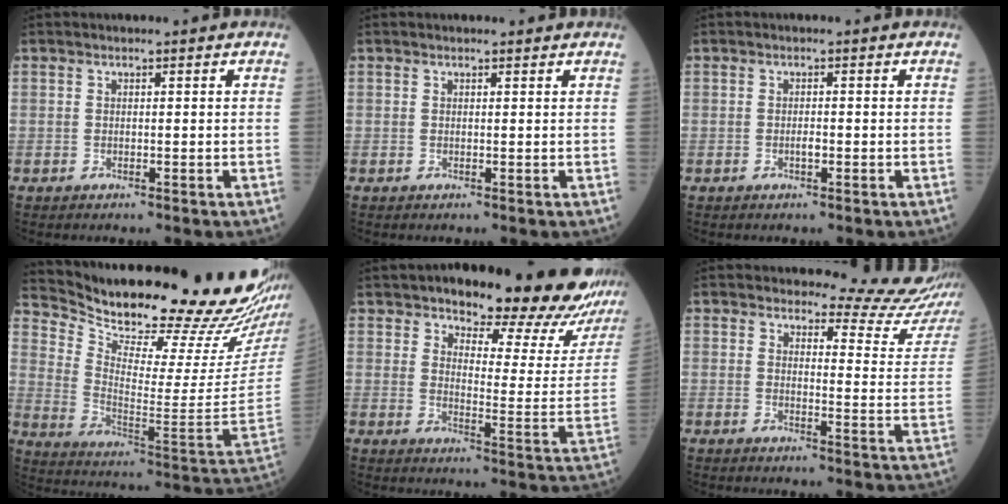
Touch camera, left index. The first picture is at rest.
{"total": 1.4, "force": [1.4, 0.3, 0.3], "torque": [-0.009, 0.002, 0.011]}
{"total": 1.0, "force": [-0.5, 0.2, 0.8], "torque": [-0.013, -0.002, -0.011]}
{"total": 28.1, "force": [24.9, 0.9, 12.9], "torque": [-0.223, -0.112, 0.348]}
{"total": 20.5, "force": [18.0, 2.8, 9.3], "torque": [-0.113, -0.082, 0.209]}
{"total": 13.6, "force": [13.6, 0.7, 0.5], "torque": [0.017, -0.122, 0.120]}